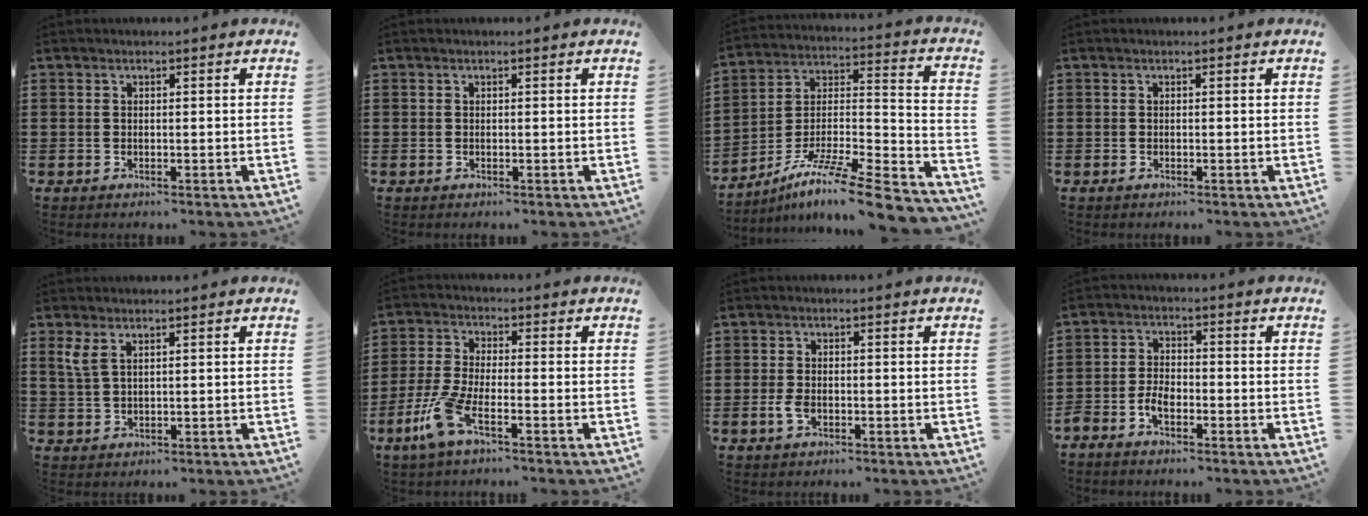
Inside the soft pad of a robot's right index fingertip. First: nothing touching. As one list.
[{"total": 0.0}, {"total": 10.9, "force": [-8.3, 0.8, 7.1], "torque": [-0.121, 0.003, -0.160]}, {"total": 0.0}, {"total": 3.1, "force": [1.7, 1.1, 2.3], "torque": [-0.051, 0.004, 0.031]}, {"total": 6.6, "force": [-3.8, 1.6, 5.2], "torque": [-0.142, -0.019, -0.076]}, {"total": 2.6, "force": [-0.9, 1.4, 2.0], "torque": [-0.052, -0.005, -0.020]}, {"total": 3.2, "force": [-2.1, 1.6, 1.9], "torque": [-0.049, 0.001, -0.046]}]